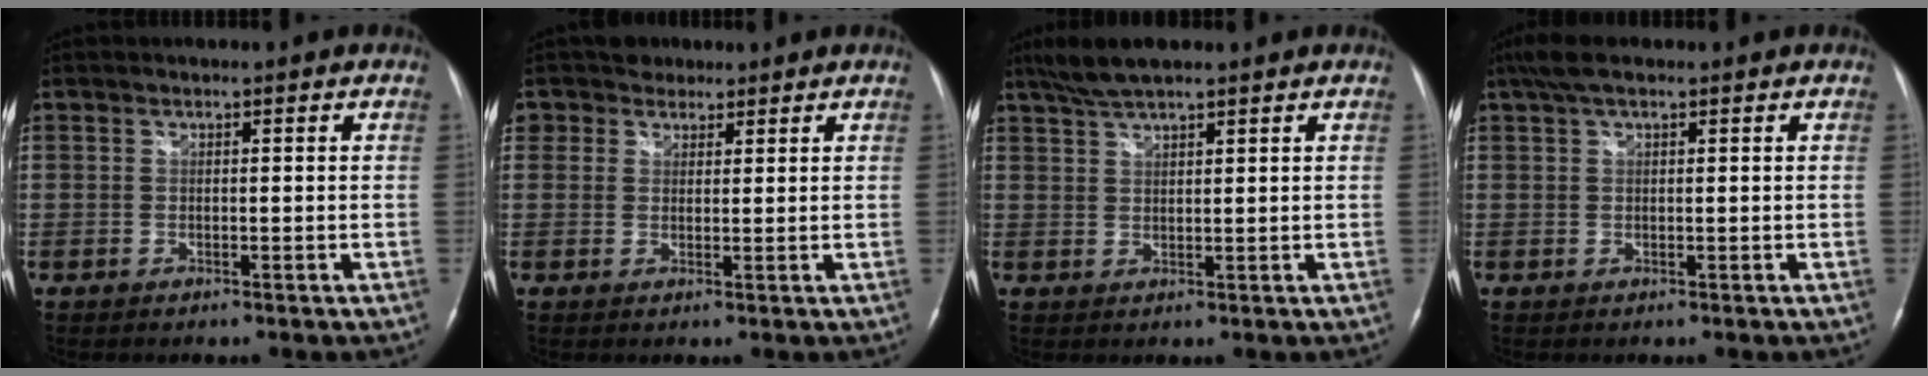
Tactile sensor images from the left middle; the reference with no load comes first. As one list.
[{"total": 3.3, "force": [2.2, 2.5, -0.2], "torque": [0.006, 0.014, 0.033]}, {"total": 5.6, "force": [4.5, 0.8, 3.2], "torque": [-0.069, 0.018, 0.085]}, {"total": 4.2, "force": [2.9, 1.2, 2.8], "torque": [-0.063, 0.028, 0.054]}]